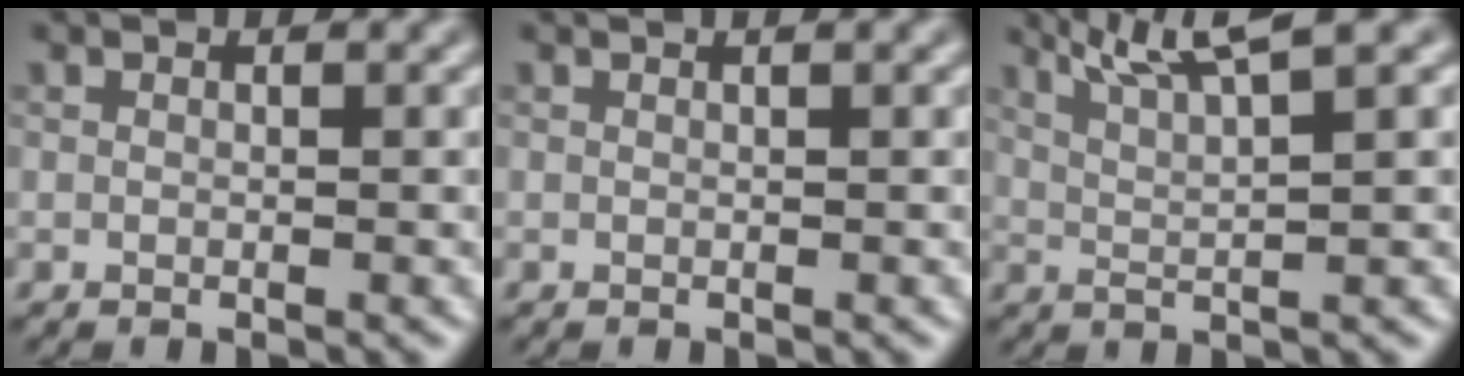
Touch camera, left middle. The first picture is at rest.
{"total": 0.7, "force": [0.4, 0.2, 0.5], "torque": [0.000, 0.004, 0.004]}
{"total": 5.1, "force": [3.6, 0.6, 3.5], "torque": [-0.061, 0.014, 0.062]}